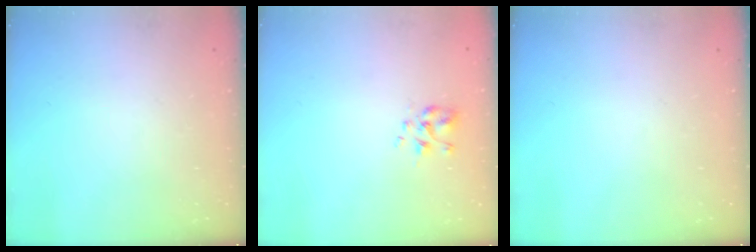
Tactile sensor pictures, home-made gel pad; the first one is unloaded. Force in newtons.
{"total": 2.3, "press": 2.1, "slide": 0.9}
{"total": 0.0}